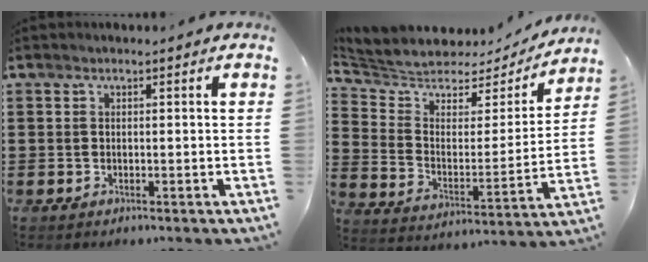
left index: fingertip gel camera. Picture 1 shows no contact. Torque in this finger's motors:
{"motor_torque": [1.28, -0.86, 0.13, 0.03]}